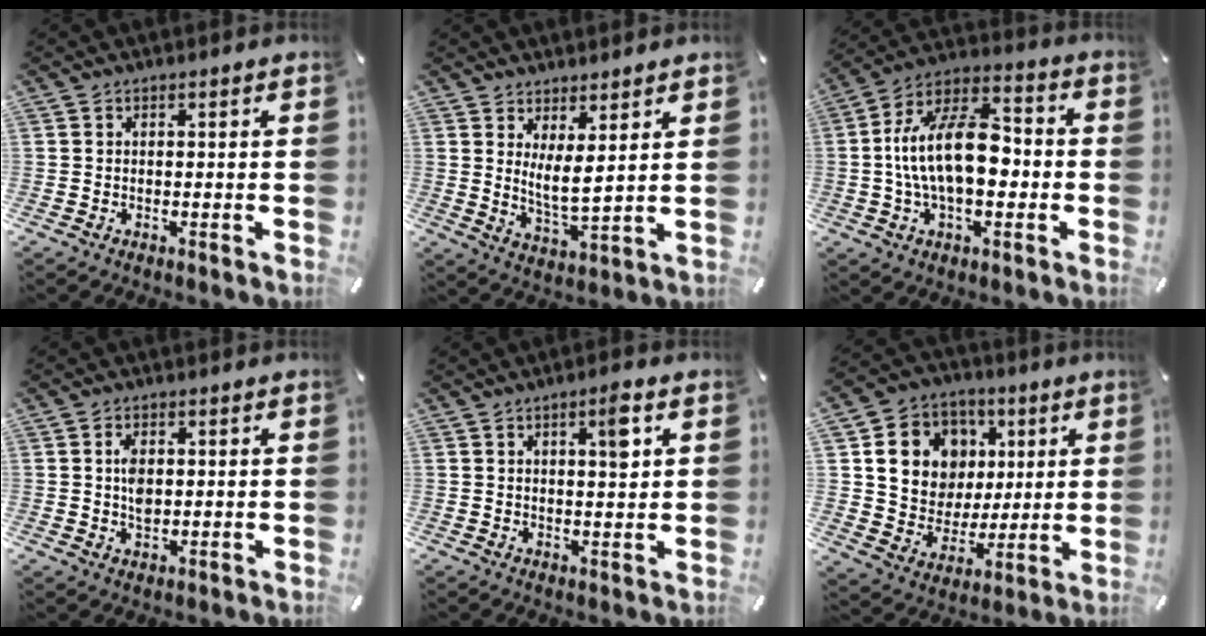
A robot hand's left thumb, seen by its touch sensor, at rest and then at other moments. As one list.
[{"total": 5.7, "force": [3.2, 1.8, 4.4], "torque": [-0.078, -0.019, 0.057]}, {"total": 17.2, "force": [-1.4, 9.9, 14.1], "torque": [-0.268, 0.013, -0.026]}, {"total": 4.2, "force": [0.5, 2.6, 3.2], "torque": [-0.067, 0.000, 0.004]}, {"total": 5.5, "force": [2.3, 1.5, 4.8], "torque": [-0.066, -0.010, 0.030]}, {"total": 14.8, "force": [4.8, 13.0, 5.2], "torque": [-0.083, -0.016, 0.100]}]